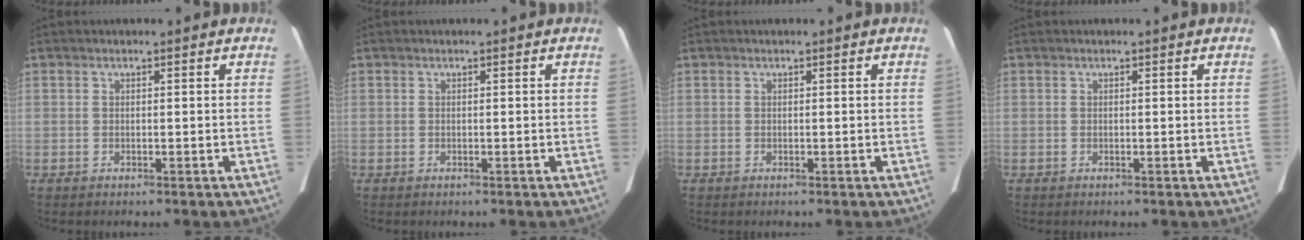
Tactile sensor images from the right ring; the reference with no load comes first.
{"total": 0.0}
{"total": 0.0}
{"total": 0.0}